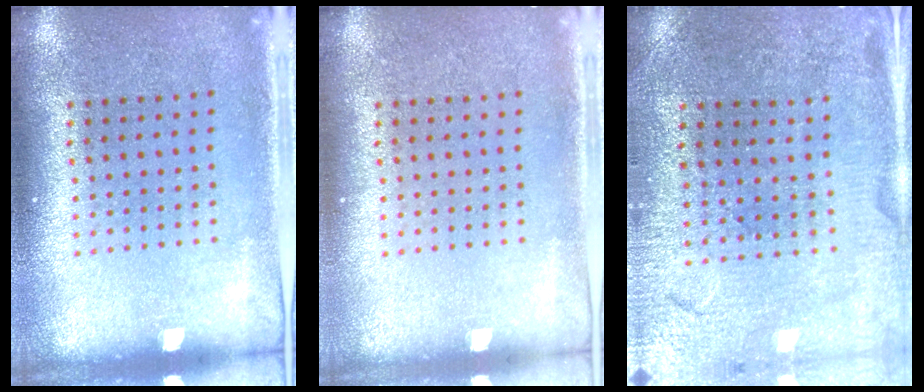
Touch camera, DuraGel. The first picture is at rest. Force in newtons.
{"total": 0.0}
{"total": 1.3, "press": 1.3, "slide": 0.1}